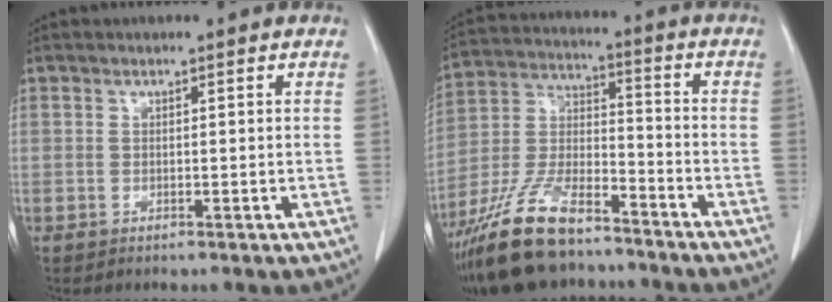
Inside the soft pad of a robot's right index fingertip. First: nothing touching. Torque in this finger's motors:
{"motor_torque": [-0.02, -0.79, -0.48, -0.21]}